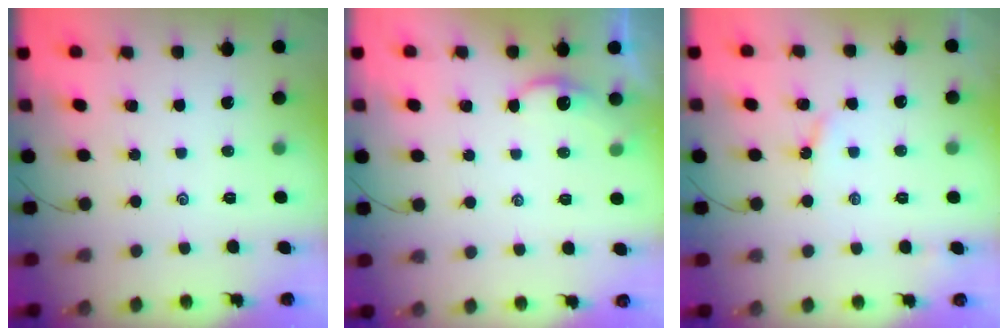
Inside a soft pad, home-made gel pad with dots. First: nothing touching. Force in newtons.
{"total": 2.2, "press": 2.2, "slide": 0.2}
{"total": 3.1, "press": 3.0, "slide": 0.4}